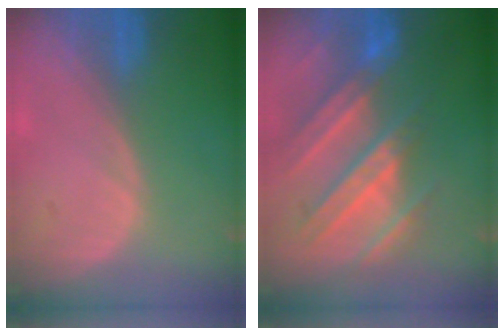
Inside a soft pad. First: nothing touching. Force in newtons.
{"total": 10.5, "press": 9.6, "slide": 4.2}